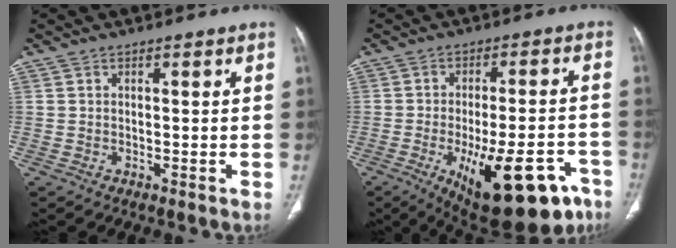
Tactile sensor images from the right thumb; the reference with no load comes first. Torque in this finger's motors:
{"motor_torque": [3.32, 1.69, 1.34, -1.43, 0.50]}